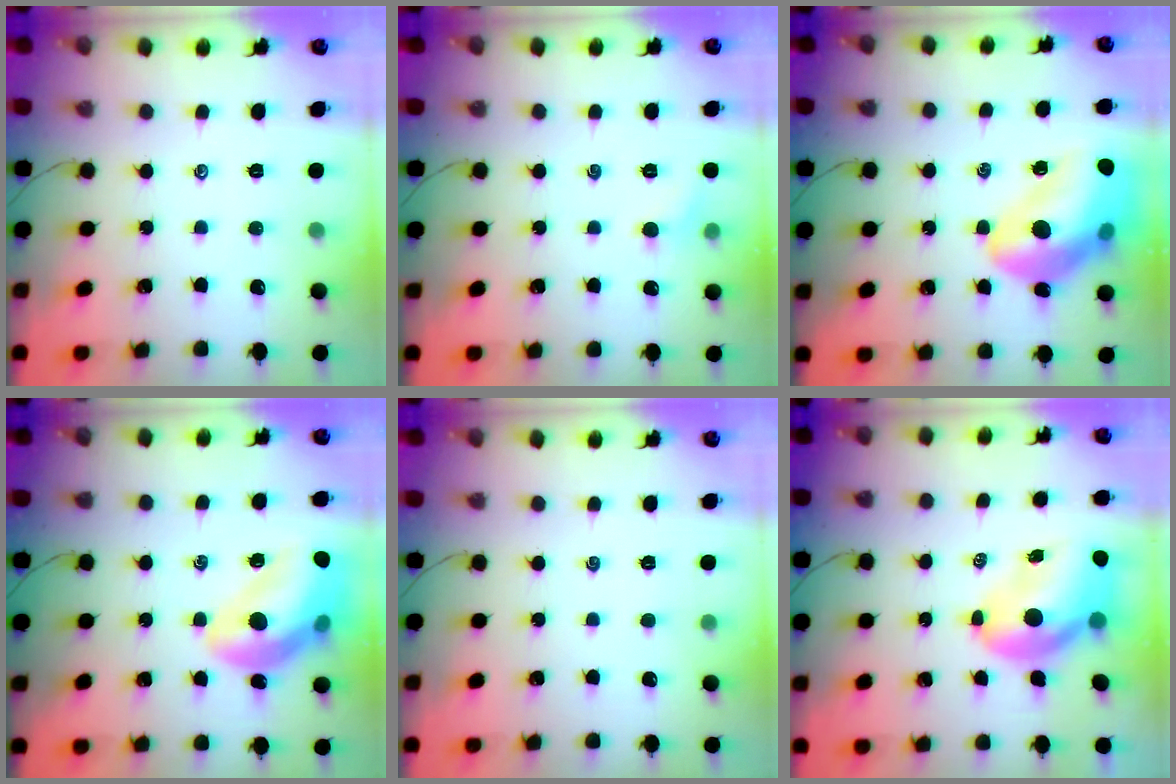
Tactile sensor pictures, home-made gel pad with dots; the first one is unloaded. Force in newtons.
{"total": 4.2, "press": 4.0, "slide": 1.3}
{"total": 21.7, "press": 21.3, "slide": 4.2}
{"total": 18.7, "press": 18.5, "slide": 2.8}
{"total": 0.0}
{"total": 8.3, "press": 8.0, "slide": 2.2}